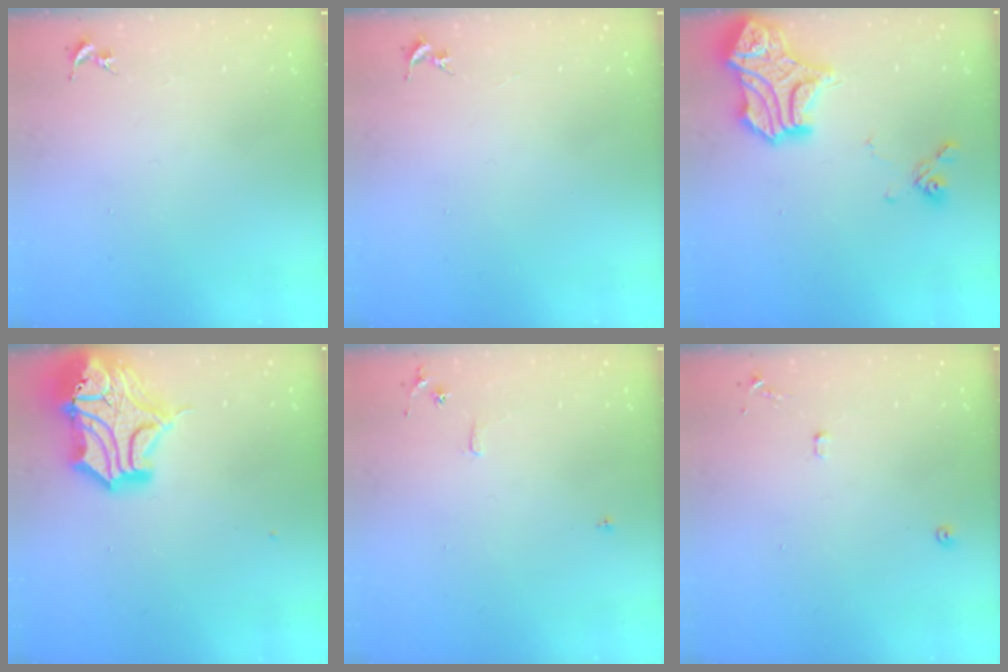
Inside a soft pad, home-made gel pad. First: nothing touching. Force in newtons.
{"total": 0.0}
{"total": 17.9, "press": 17.9, "slide": 0.7}
{"total": 18.3, "press": 18.2, "slide": 2.4}
{"total": 5.6, "press": 5.6, "slide": 0.6}
{"total": 7.4, "press": 7.4, "slide": 0.8}